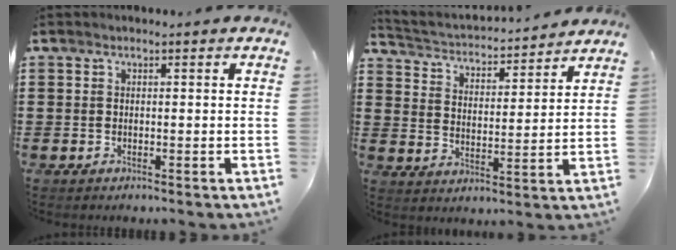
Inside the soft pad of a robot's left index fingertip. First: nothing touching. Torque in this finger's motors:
{"motor_torque": [0.49, 0.47, 0.02, 0.04]}